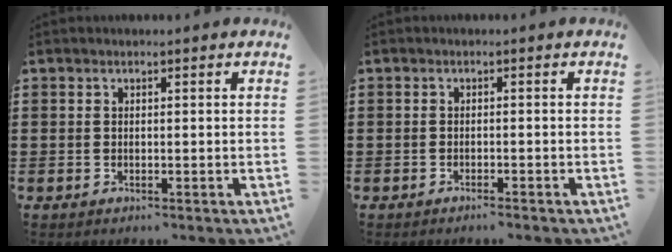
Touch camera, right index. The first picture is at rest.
{"total": 0.9, "force": [-0.8, -0.1, 0.3], "torque": [-0.009, -0.005, -0.015]}